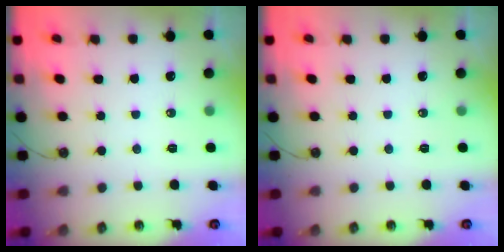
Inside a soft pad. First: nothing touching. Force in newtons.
{"total": 0.0}